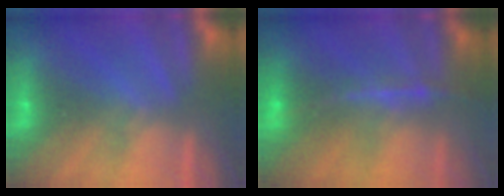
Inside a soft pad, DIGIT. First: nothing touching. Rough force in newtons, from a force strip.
{"total": 2.4}